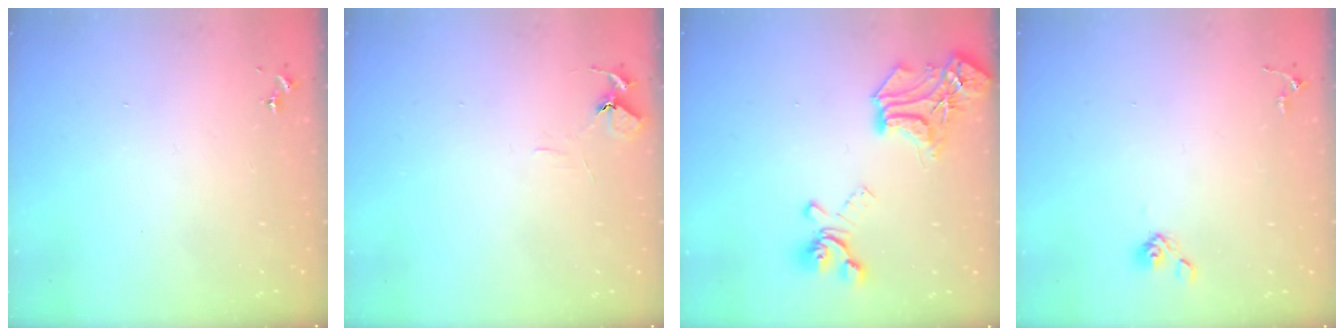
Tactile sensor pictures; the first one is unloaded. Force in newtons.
{"total": 5.8, "press": 5.8, "slide": 0.6}
{"total": 19.7, "press": 19.7, "slide": 1.4}
{"total": 3.9, "press": 3.6, "slide": 1.5}